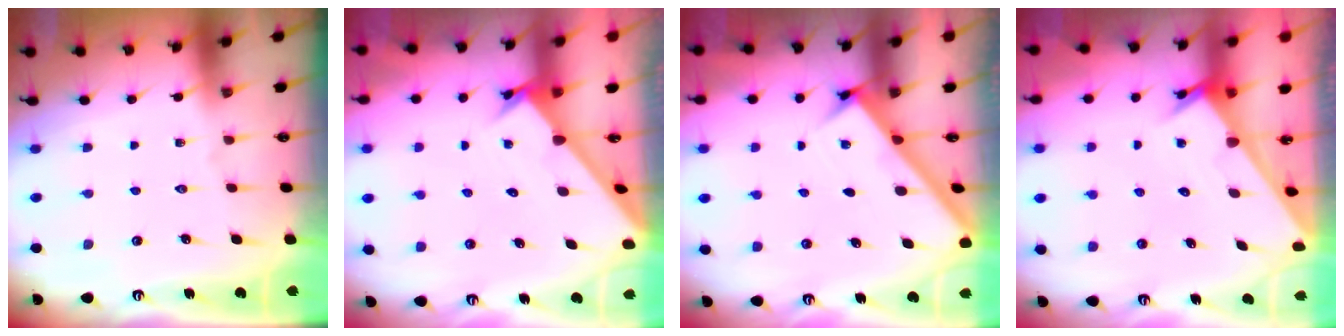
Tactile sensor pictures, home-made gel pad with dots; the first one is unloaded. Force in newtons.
{"total": 1.7, "press": 1.7, "slide": 0.1}
{"total": 2.5, "press": 2.5, "slide": 0.3}
{"total": 2.4, "press": 2.4, "slide": 0.1}